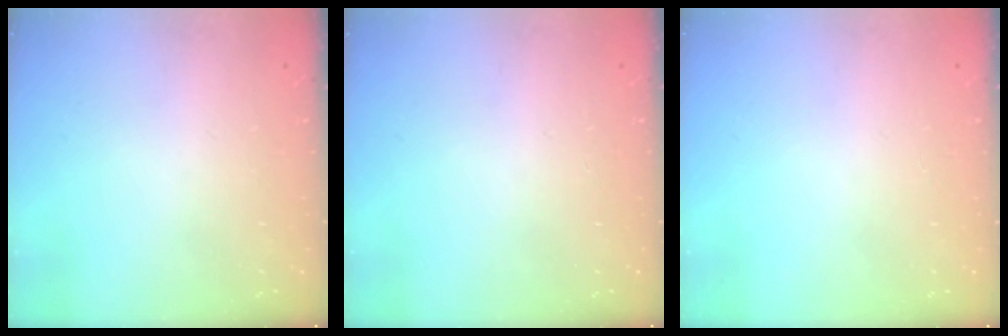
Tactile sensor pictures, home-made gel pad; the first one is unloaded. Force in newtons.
{"total": 0.0}
{"total": 0.0}